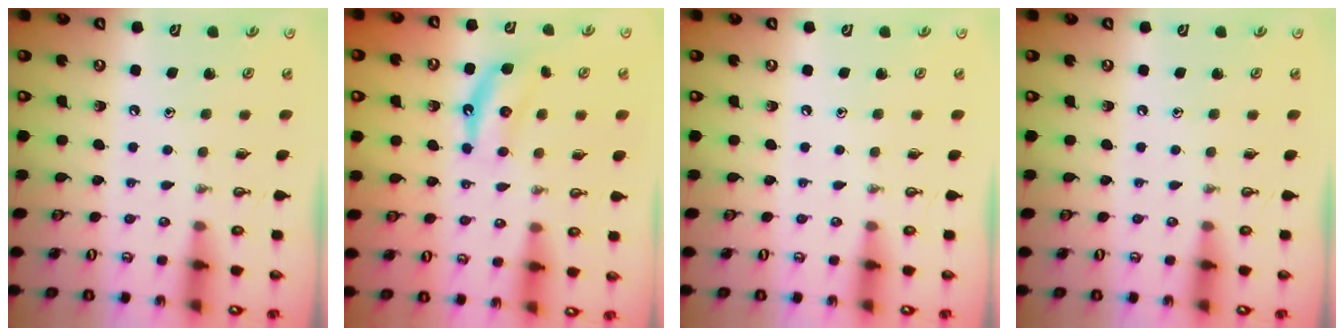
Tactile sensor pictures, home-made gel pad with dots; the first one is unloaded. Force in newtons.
{"total": 6.4, "press": 6.4, "slide": 1.1}
{"total": 0.0}
{"total": 0.0}